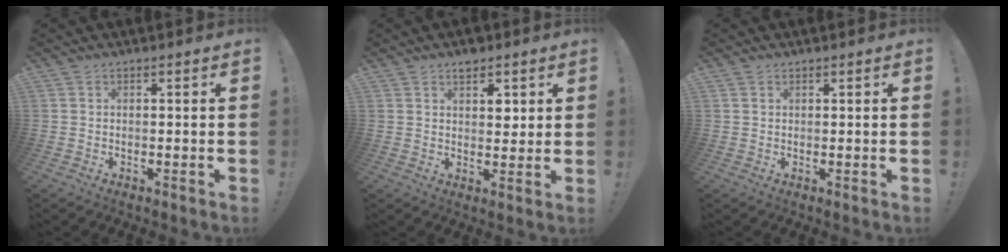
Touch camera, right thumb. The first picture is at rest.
{"total": 6.0, "force": [3.0, 4.4, 2.6], "torque": [-0.010, -0.020, 0.049]}
{"total": 0.9, "force": [0.7, 0.6, 0.1], "torque": [0.004, -0.002, 0.011]}